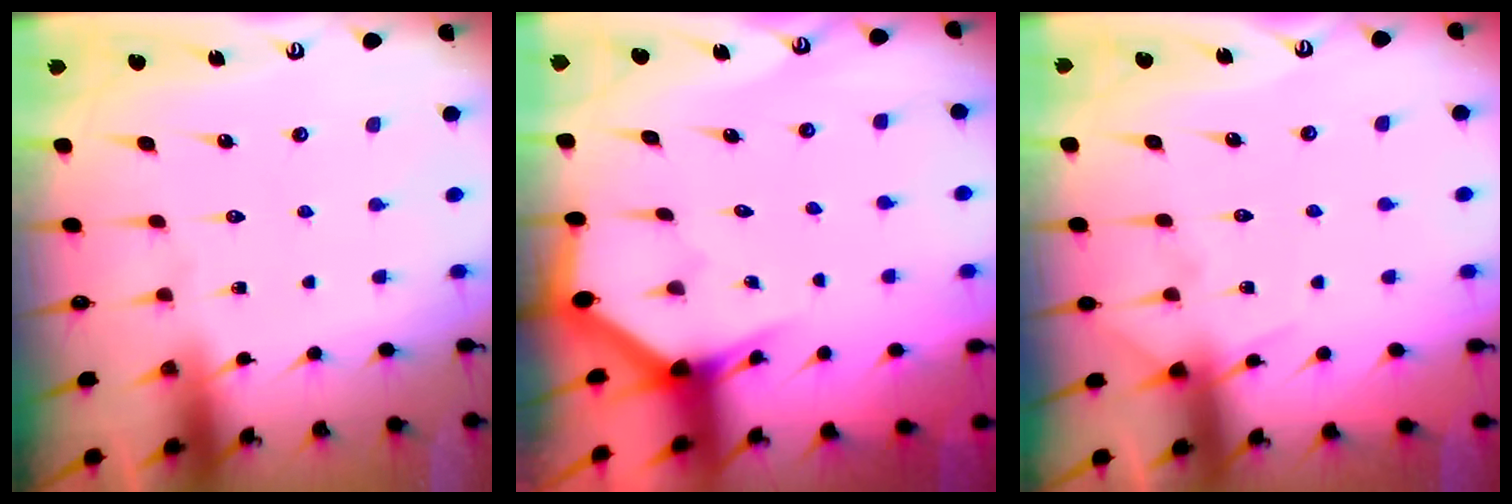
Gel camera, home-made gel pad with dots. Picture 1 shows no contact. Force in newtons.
{"total": 3.1, "press": 3.1, "slide": 0.1}
{"total": 7.0, "press": 7.0, "slide": 0.8}